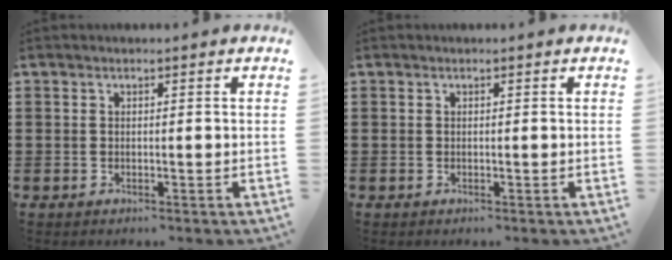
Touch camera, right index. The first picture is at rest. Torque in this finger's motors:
{"motor_torque": [-0.01, 0.01, 0.00, 0.00]}